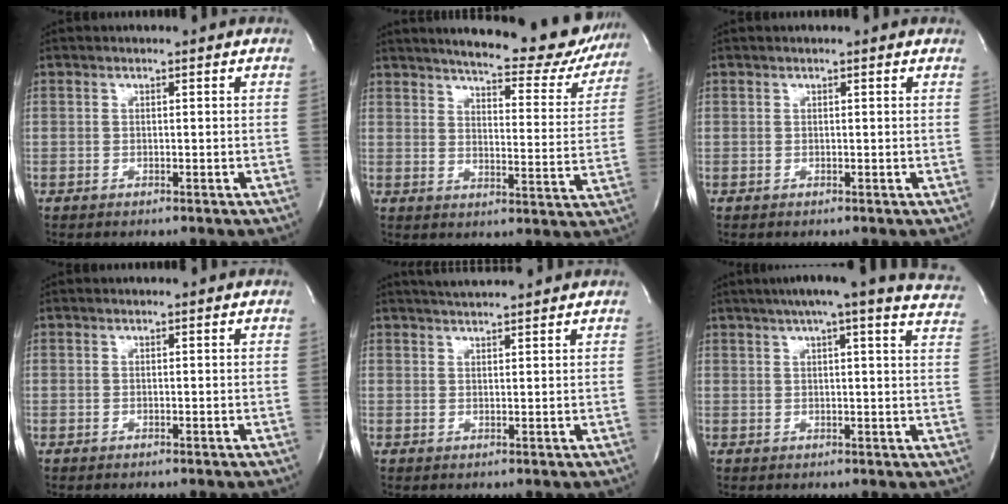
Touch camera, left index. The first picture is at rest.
{"total": 22.3, "force": [19.9, 4.8, 9.0], "torque": [-0.118, -0.047, 0.232]}
{"total": 1.0, "force": [0.9, 0.0, 0.5], "torque": [-0.011, 0.006, 0.008]}
{"total": 0.0}
{"total": 4.4, "force": [4.2, -0.5, 1.3], "torque": [-0.022, 0.020, 0.068]}
{"total": 20.1, "force": [17.4, 1.4, 10.1], "torque": [-0.146, 0.000, 0.197]}